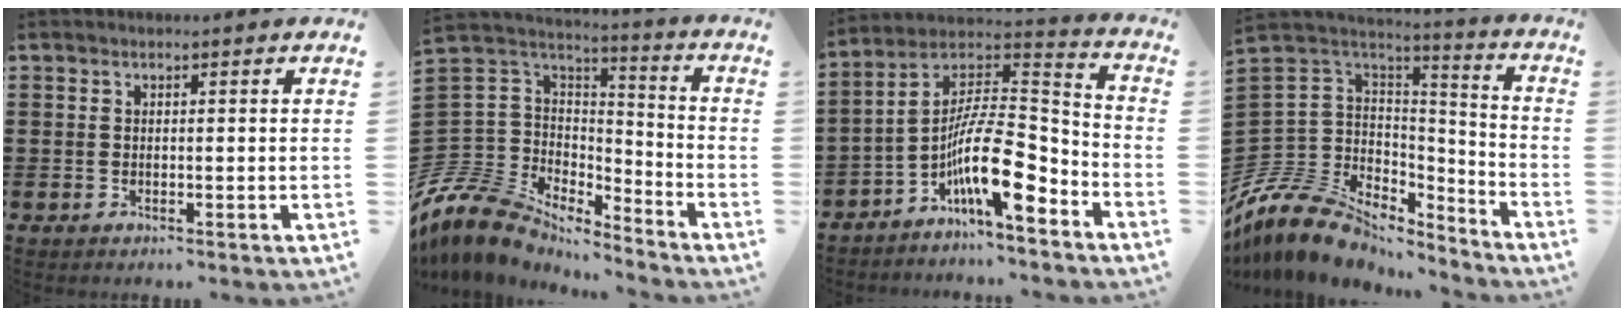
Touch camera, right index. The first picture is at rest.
{"total": 11.1, "force": [-8.6, 6.3, 2.8], "torque": [-0.112, 0.000, -0.176]}
{"total": 13.0, "force": [-6.3, 3.8, 10.8], "torque": [-0.210, -0.013, -0.123]}
{"total": 13.0, "force": [-8.5, 8.4, 5.1], "torque": [-0.141, 0.015, -0.156]}